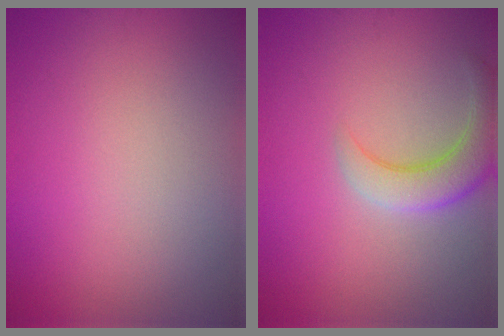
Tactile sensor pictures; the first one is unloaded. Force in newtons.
{"total": 4.3, "press": 4.2, "slide": 0.6}